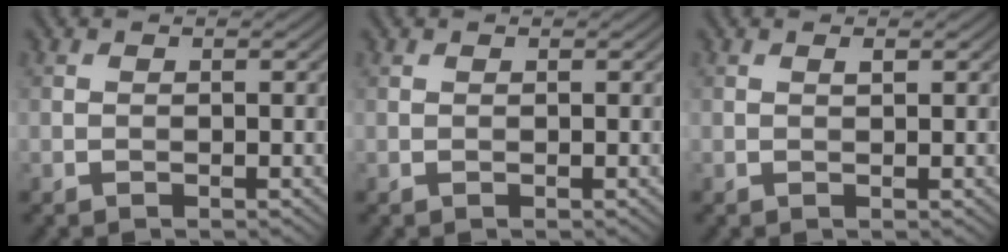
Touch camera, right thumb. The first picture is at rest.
{"total": 0.0}
{"total": 0.6, "force": [0.3, 0.1, 0.4], "torque": [-0.008, 0.000, 0.005]}